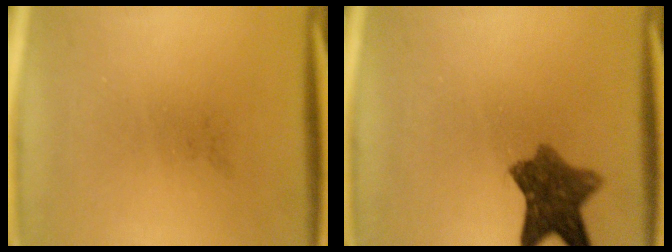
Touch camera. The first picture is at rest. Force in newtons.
{"total": 8.3}